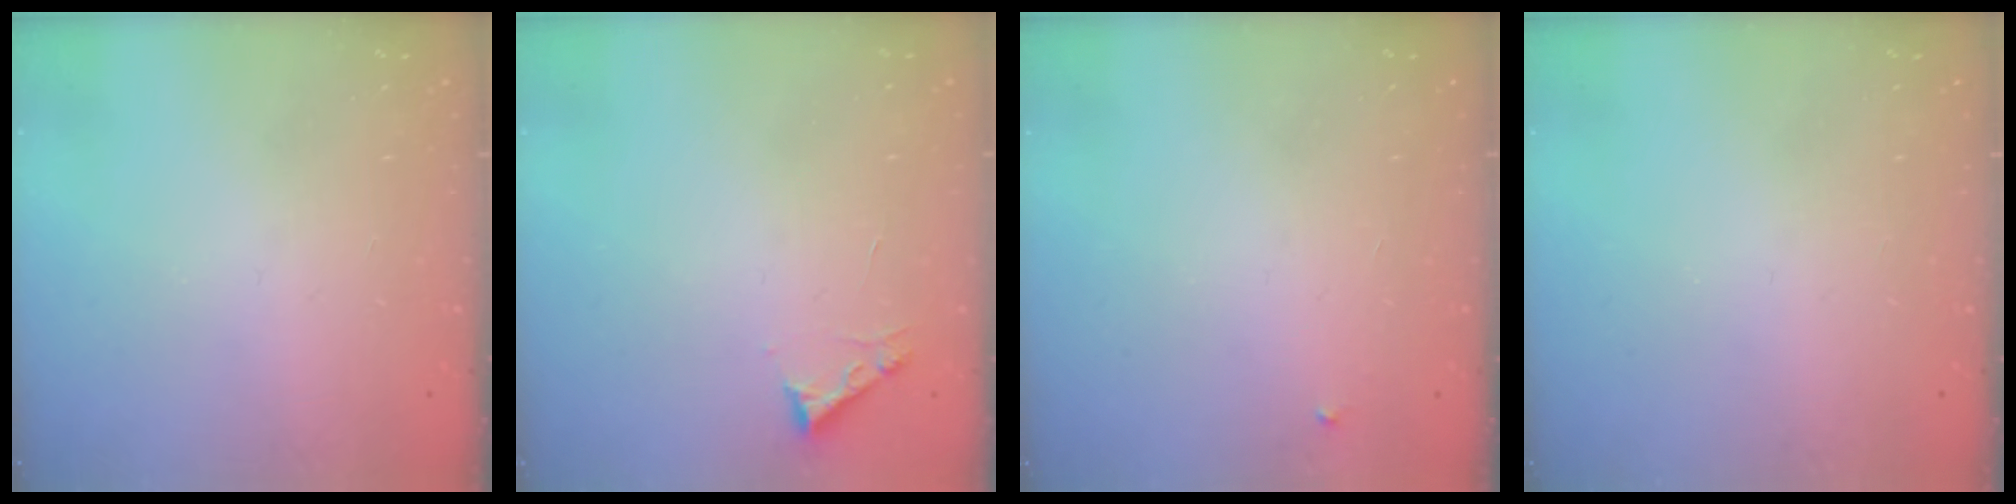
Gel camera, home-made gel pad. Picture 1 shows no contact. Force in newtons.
{"total": 2.7, "press": 2.7, "slide": 0.3}
{"total": 2.1, "press": 2.1, "slide": 0.1}
{"total": 0.0}